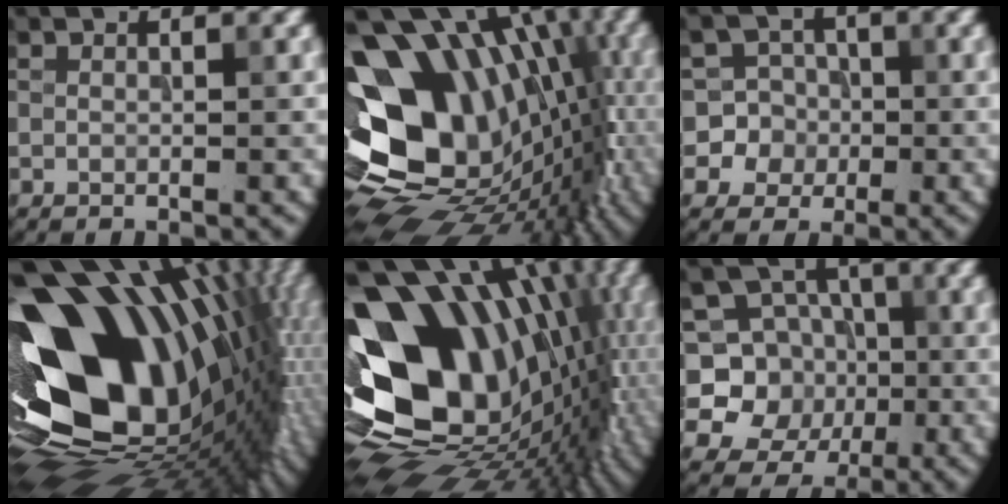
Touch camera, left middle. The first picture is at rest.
{"total": 16.5, "force": [0.0, 10.9, 12.3], "torque": [-0.199, 0.024, 0.003]}
{"total": 7.3, "force": [-0.4, 7.2, 1.6], "torque": [-0.029, 0.031, -0.025]}
{"total": 18.7, "force": [1.6, 11.5, 14.6], "torque": [-0.261, -0.027, 0.035]}
{"total": 17.7, "force": [1.4, 12.1, 12.9], "torque": [-0.231, 0.021, 0.018]}
{"total": 8.3, "force": [-0.2, 7.6, 3.3], "torque": [-0.052, 0.018, -0.034]}